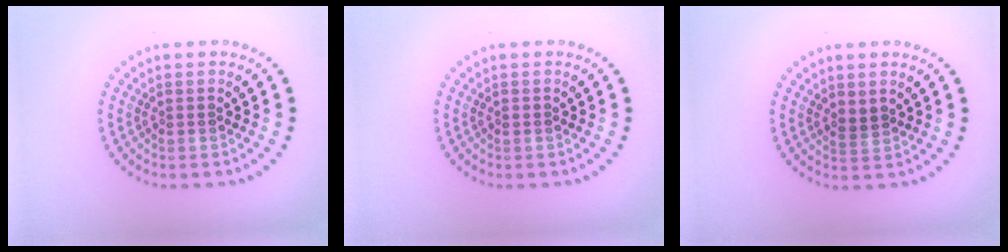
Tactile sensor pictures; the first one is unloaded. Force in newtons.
{"total": 0.5, "press": 0.5, "slide": 0.2}
{"total": 1.1, "press": 1.0, "slide": 0.5}